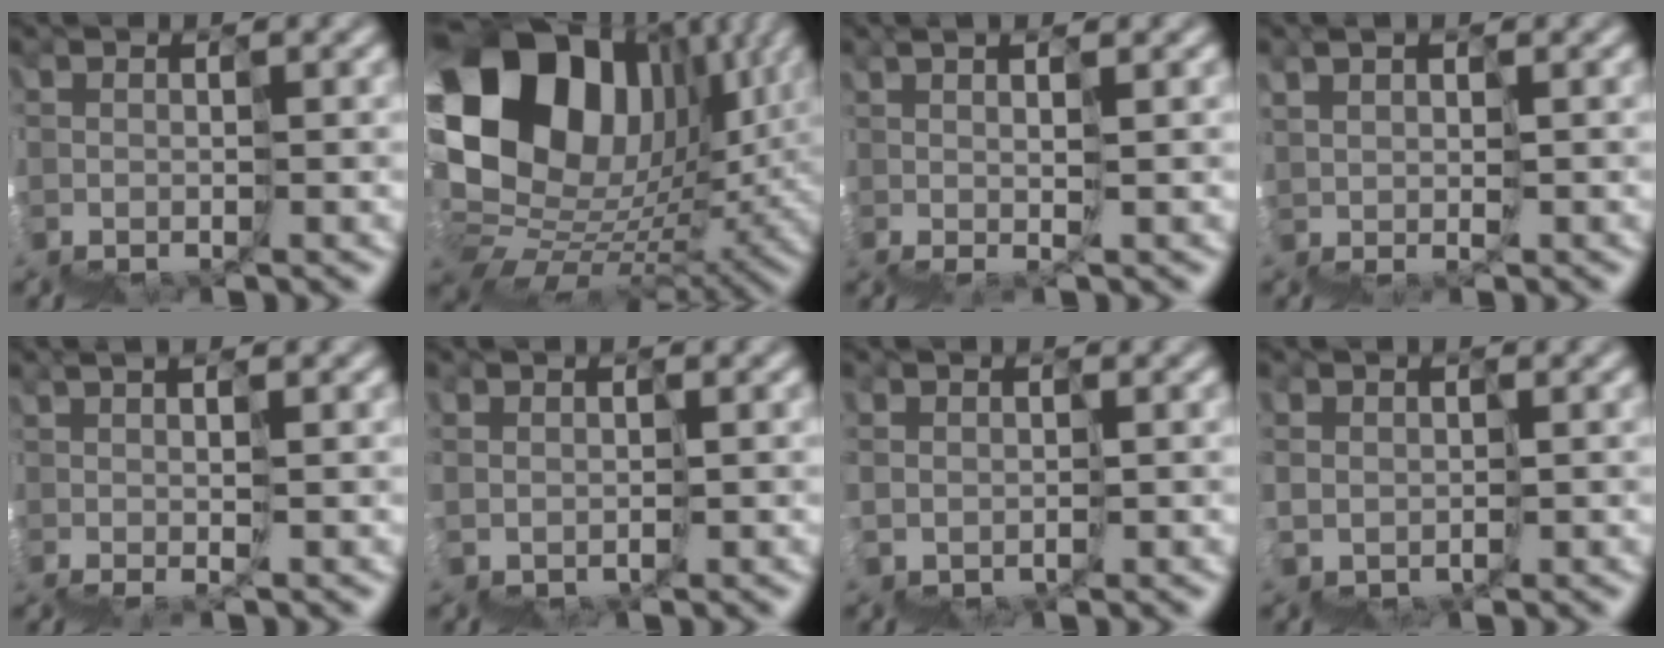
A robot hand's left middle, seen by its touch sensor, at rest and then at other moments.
{"total": 14.0, "force": [6.6, 10.2, 6.9], "torque": [-0.127, 0.039, 0.127]}
{"total": 2.5, "force": [1.4, -1.1, 1.8], "torque": [-0.004, 0.003, 0.033]}
{"total": 2.2, "force": [1.9, -0.9, -0.8], "torque": [0.023, 0.017, 0.036]}
{"total": 2.2, "force": [0.8, -1.0, 1.7], "torque": [-0.011, -0.006, 0.029]}
{"total": 1.6, "force": [-0.5, 1.5, -0.3], "torque": [0.013, -0.003, -0.002]}
{"total": 2.0, "force": [-0.7, 1.8, -0.4], "torque": [0.015, -0.004, -0.001]}
{"total": 2.1, "force": [-0.1, 1.9, -0.7], "torque": [0.019, 0.003, 0.001]}